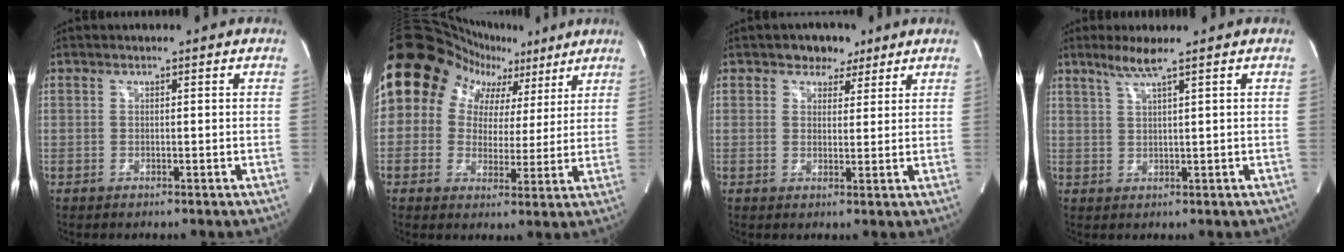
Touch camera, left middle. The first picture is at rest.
{"total": 20.4, "force": [9.7, 16.3, 7.6], "torque": [-0.167, 0.089, 0.153]}
{"total": 4.0, "force": [2.7, 2.8, 1.1], "torque": [-0.011, 0.006, 0.040]}
{"total": 3.5, "force": [2.4, -0.7, 2.4], "torque": [-0.058, 0.000, 0.052]}